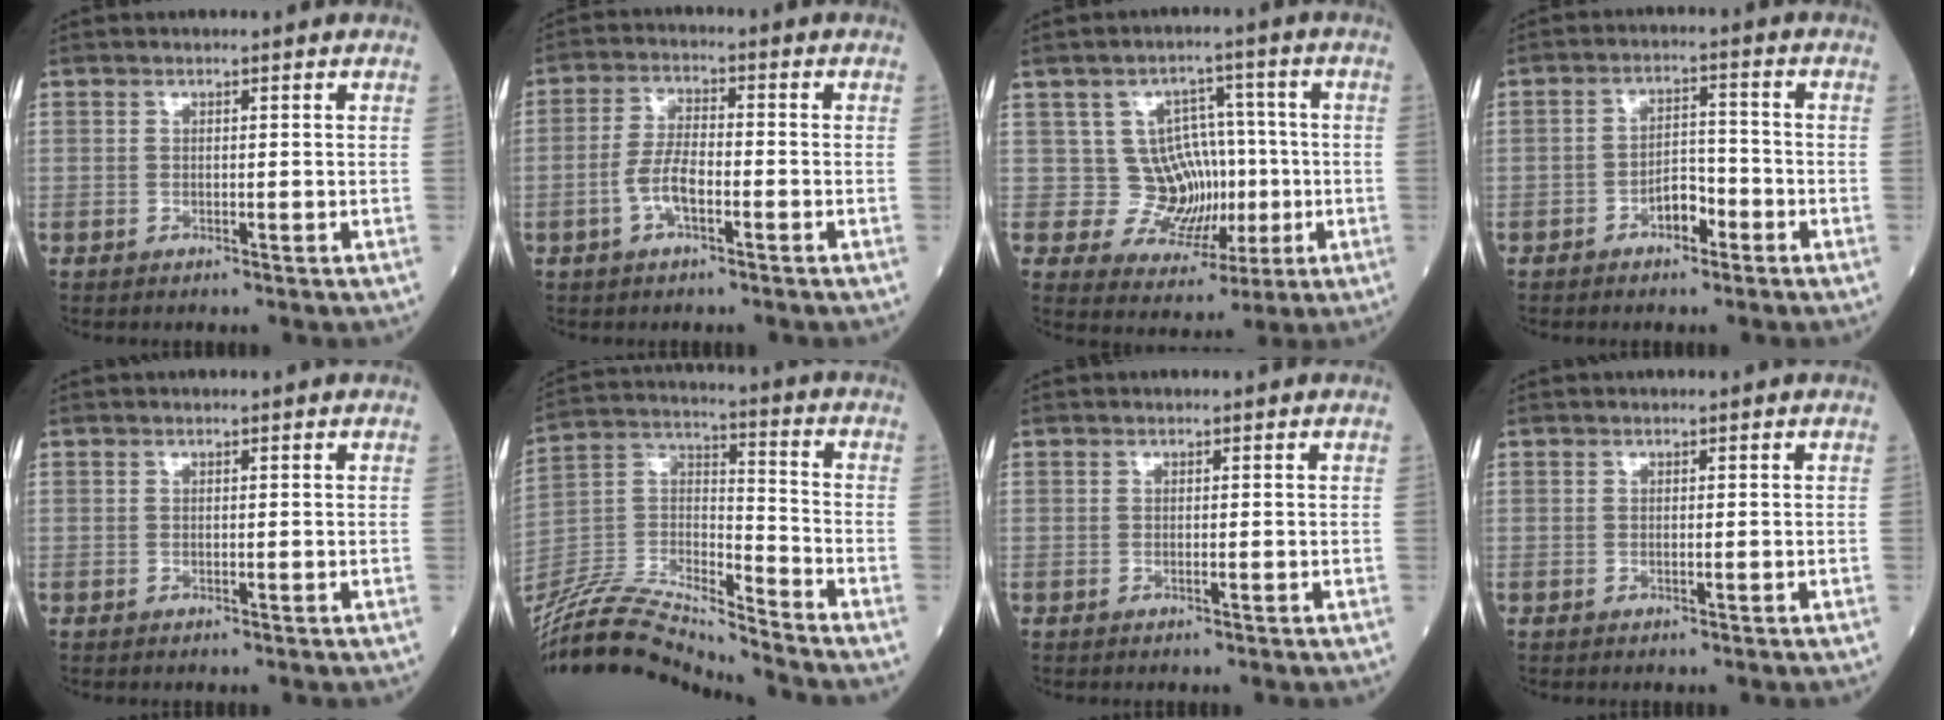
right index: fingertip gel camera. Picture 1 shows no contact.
{"total": 5.2, "force": [-2.0, 1.7, 4.5], "torque": [-0.094, 0.007, -0.042]}
{"total": 7.9, "force": [-0.1, 7.1, 3.4], "torque": [-0.036, 0.026, 0.011]}
{"total": 4.1, "force": [-2.3, 2.0, 2.7], "torque": [-0.042, 0.013, -0.042]}
{"total": 0.0}
{"total": 19.0, "force": [-18.2, -0.2, 5.3], "torque": [-0.101, 0.026, -0.333]}
{"total": 0.0}
{"total": 0.0}